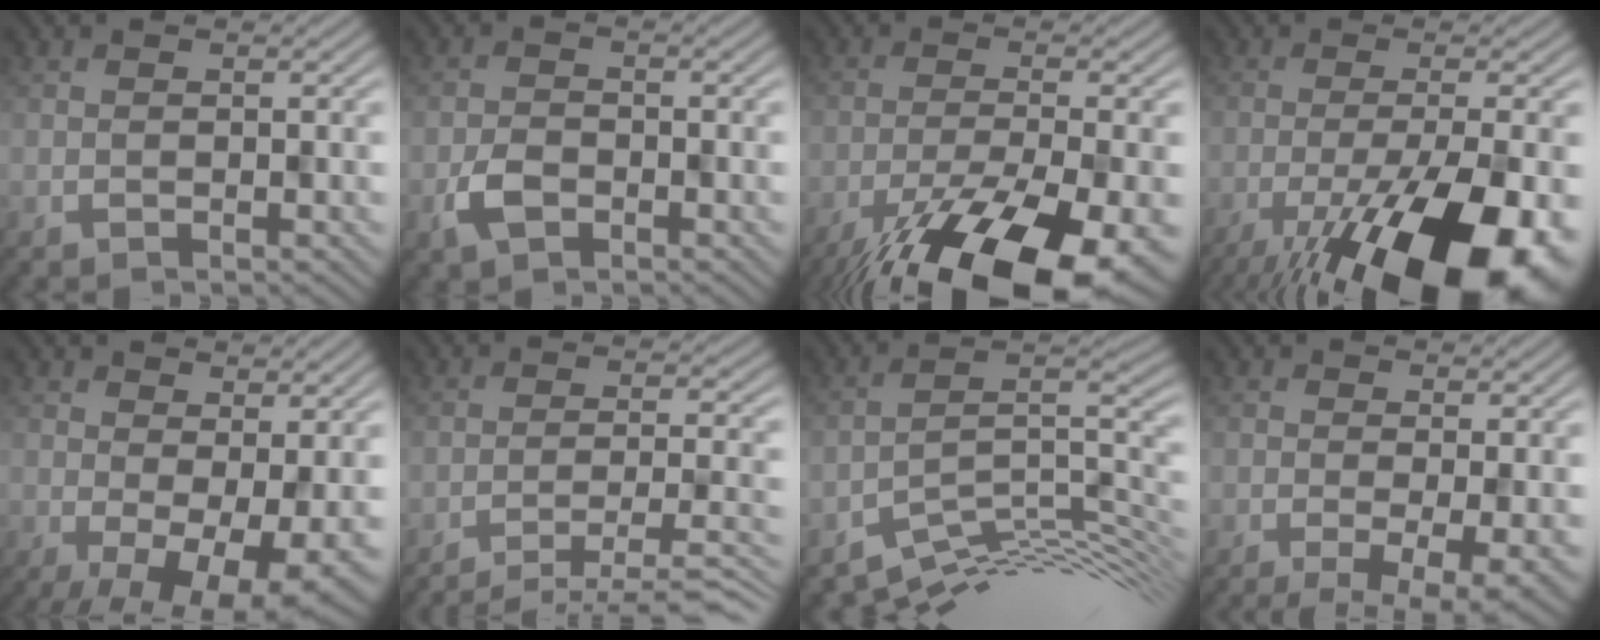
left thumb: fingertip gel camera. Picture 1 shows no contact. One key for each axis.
{"total": 2.9, "fx": -1.6, "fy": 1.8, "fz": 1.6, "tx": -0.032, "ty": -0.003, "tz": -0.034}
{"total": 16.1, "fx": -11.1, "fy": 4.4, "fz": 10.9, "tx": -0.191, "ty": -0.046, "tz": -0.160}
{"total": 18.2, "fx": -10.0, "fy": 5.7, "fz": 14.1, "tx": -0.209, "ty": -0.039, "tz": -0.146}
{"total": 8.6, "fx": -1.6, "fy": 3.3, "fz": 7.8, "tx": -0.128, "ty": -0.014, "tz": -0.010}
{"total": 8.6, "fx": -6.8, "fy": 0.9, "fz": 5.1, "tx": -0.084, "ty": 0.008, "tz": -0.098}
{"total": 10.2, "fx": -6.6, "fy": 2.6, "fz": 7.3, "tx": -0.110, "ty": 0.000, "tz": -0.116}
{"total": 7.5, "fx": -2.8, "fy": 1.9, "fz": 6.7, "tx": -0.087, "ty": -0.006, "tz": -0.030}